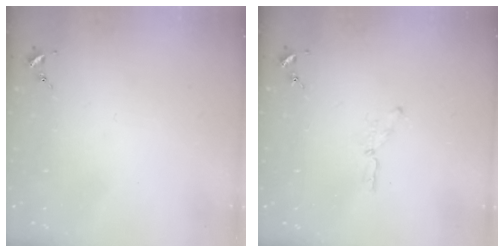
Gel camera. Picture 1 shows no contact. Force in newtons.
{"total": 5.2, "press": 5.1, "slide": 0.3}